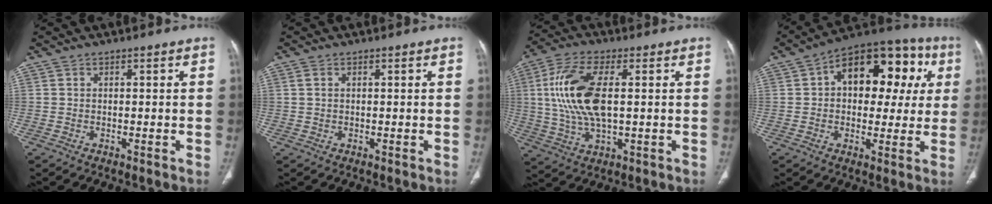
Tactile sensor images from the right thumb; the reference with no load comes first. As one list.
[{"total": 1.2, "force": [0.5, 0.7, 0.9], "torque": [-0.029, 0.009, 0.014]}, {"total": 14.9, "force": [1.9, 6.5, 13.2], "torque": [-0.286, 0.004, 0.041]}, {"total": 19.2, "force": [4.6, 11.7, 14.5], "torque": [-0.145, 0.033, 0.056]}]